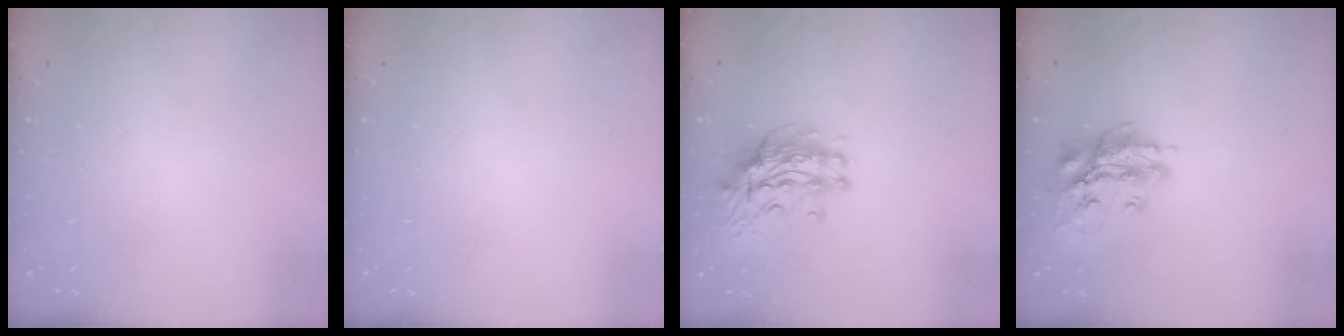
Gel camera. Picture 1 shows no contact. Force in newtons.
{"total": 0.0}
{"total": 11.3, "press": 11.3, "slide": 1.1}
{"total": 13.9, "press": 13.7, "slide": 2.0}